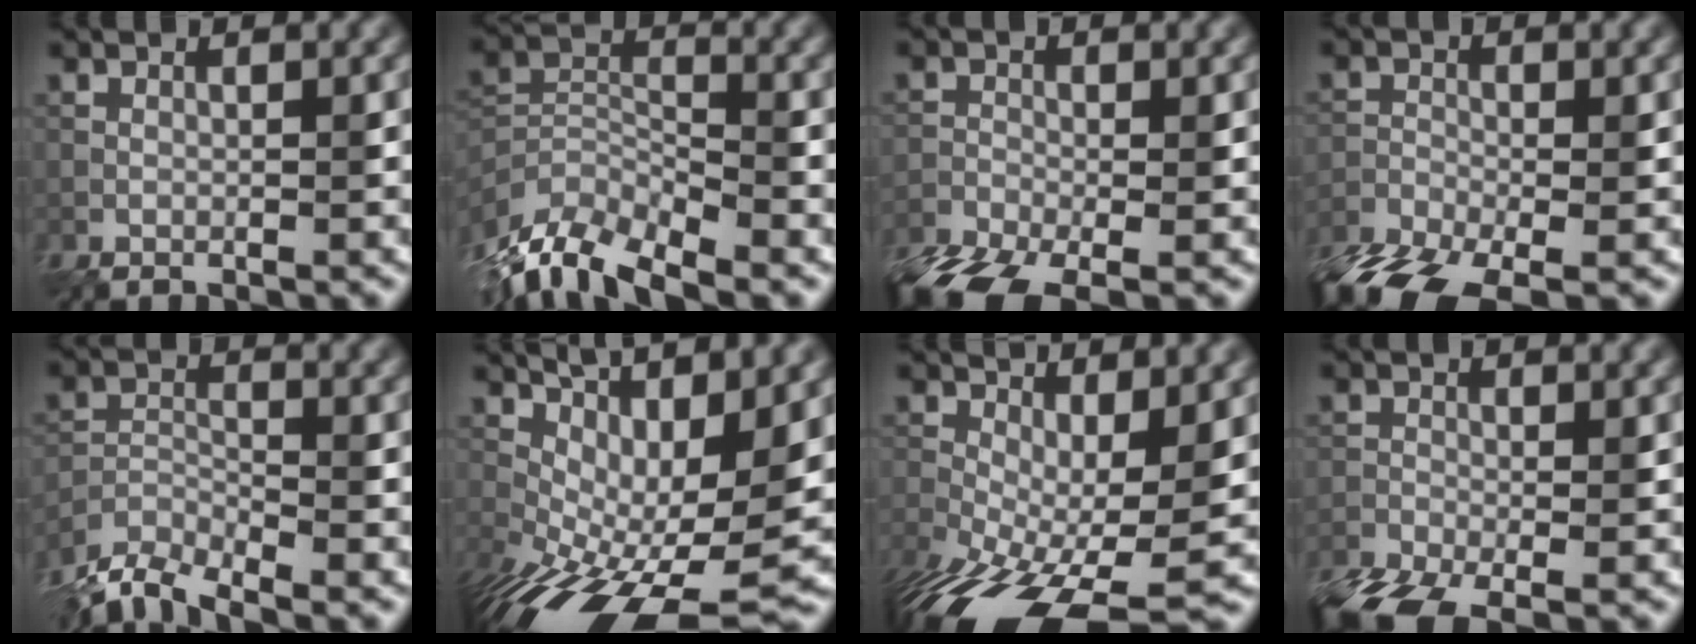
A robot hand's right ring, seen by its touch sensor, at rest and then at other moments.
{"total": 8.5, "force": [-7.3, 2.6, 3.4], "torque": [-0.072, -0.006, -0.144]}
{"total": 7.8, "force": [-5.8, 3.2, 4.1], "torque": [-0.092, -0.033, -0.103]}
{"total": 8.8, "force": [-6.7, 3.7, 4.5], "torque": [-0.100, -0.041, -0.115]}
{"total": 5.7, "force": [-5.3, 1.4, 1.6], "torque": [-0.035, -0.011, -0.102]}
{"total": 14.4, "force": [-0.6, 5.5, 13.3], "torque": [-0.216, -0.010, 0.013]}
{"total": 12.9, "force": [-4.4, 5.8, 10.7], "torque": [-0.221, -0.034, -0.051]}
{"total": 7.0, "force": [-5.1, 2.8, 3.9], "torque": [-0.084, -0.030, -0.097]}